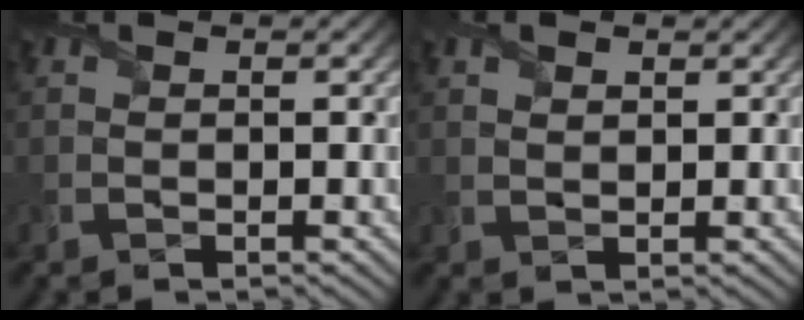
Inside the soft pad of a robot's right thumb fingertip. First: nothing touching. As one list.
[{"total": 1.3, "force": [1.0, 0.6, 0.7], "torque": [-0.017, 0.000, 0.019]}]